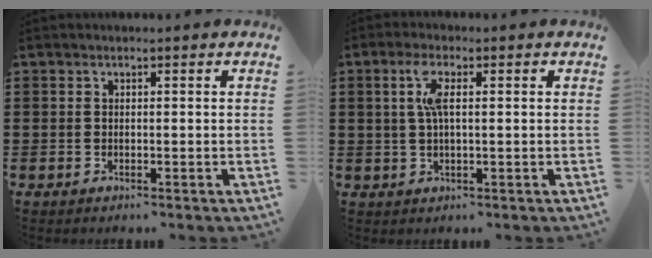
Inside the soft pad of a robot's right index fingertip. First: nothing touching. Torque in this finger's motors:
{"motor_torque": [0.20, -0.06, 0.36, 0.08]}